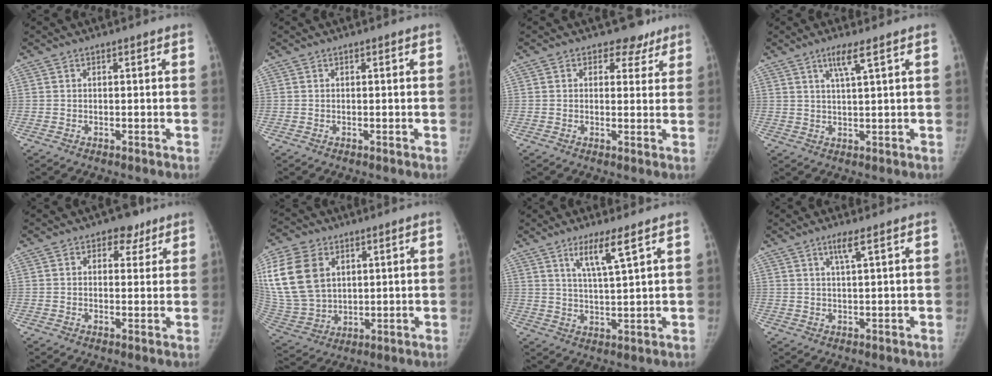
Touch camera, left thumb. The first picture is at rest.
{"total": 0.0}
{"total": 4.6, "force": [3.1, 3.3, 0.8], "torque": [0.020, -0.013, 0.038]}
{"total": 4.0, "force": [2.3, 0.0, 3.3], "torque": [-0.073, -0.012, 0.048]}
{"total": 4.6, "force": [2.4, 3.4, 1.9], "torque": [0.004, -0.006, 0.028]}
{"total": 19.4, "force": [6.4, 13.9, 11.9], "torque": [-0.250, -0.011, 0.135]}
{"total": 6.6, "force": [3.9, 0.2, 5.3], "torque": [-0.104, -0.030, 0.077]}
{"total": 2.9, "force": [1.7, 0.0, 2.4], "torque": [-0.056, -0.006, 0.035]}